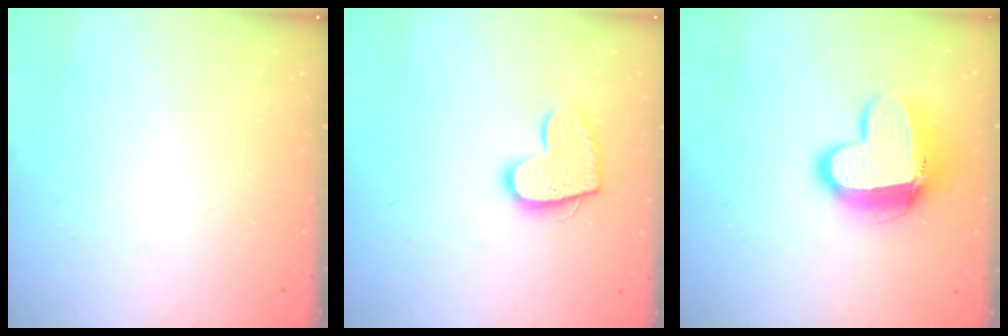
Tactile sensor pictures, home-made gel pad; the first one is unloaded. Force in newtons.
{"total": 13.0, "press": 13.0, "slide": 0.9}
{"total": 13.5, "press": 13.5, "slide": 1.4}